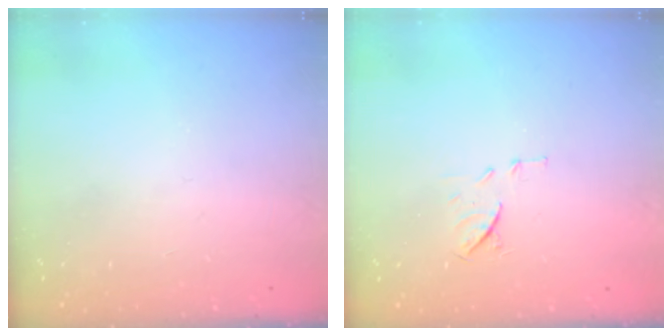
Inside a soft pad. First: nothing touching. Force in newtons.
{"total": 7.1, "press": 6.9, "slide": 1.3}